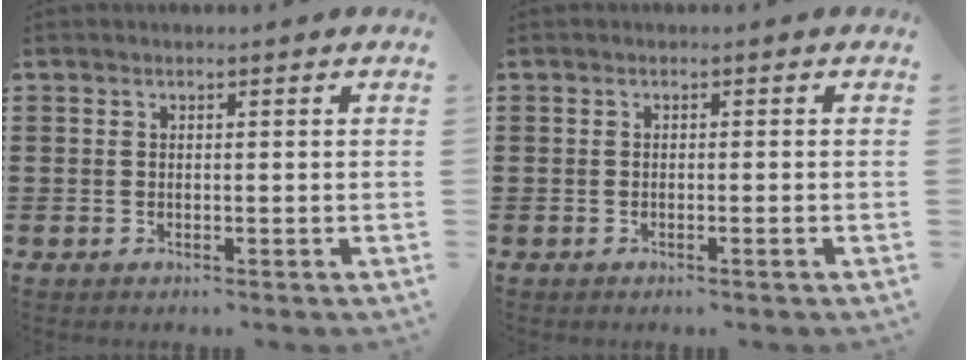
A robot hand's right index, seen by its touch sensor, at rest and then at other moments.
{"total": 0.5, "force": [-0.3, -0.1, 0.4], "torque": [-0.004, -0.003, -0.006]}